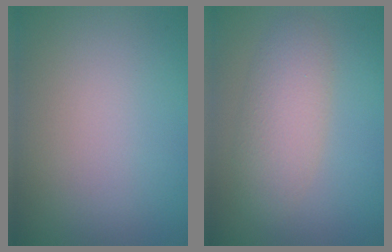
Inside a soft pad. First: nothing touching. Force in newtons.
{"total": 3.8, "press": 3.8, "slide": 0.1}